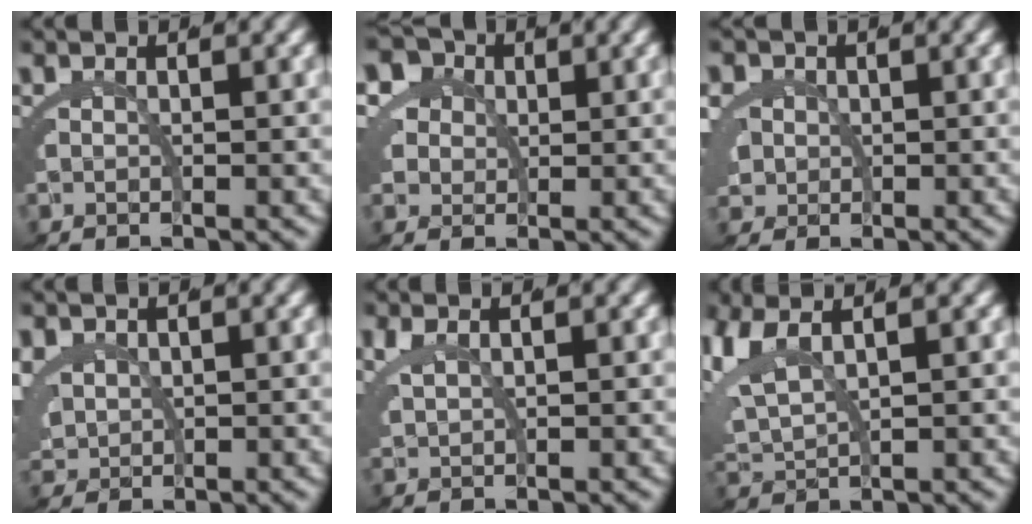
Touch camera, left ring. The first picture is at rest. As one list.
[{"total": 8.8, "force": [2.7, 7.6, 3.7], "torque": [-0.080, 0.005, 0.029]}, {"total": 5.1, "force": [0.9, 4.4, 2.3], "torque": [-0.050, -0.005, 0.012]}, {"total": 4.0, "force": [1.2, 3.3, 1.9], "torque": [-0.051, -0.010, 0.032]}, {"total": 1.2, "force": [1.2, -0.2, 0.4], "torque": [-0.020, 0.003, 0.028]}, {"total": 3.4, "force": [2.3, 1.1, 2.2], "torque": [-0.080, -0.001, 0.055]}]